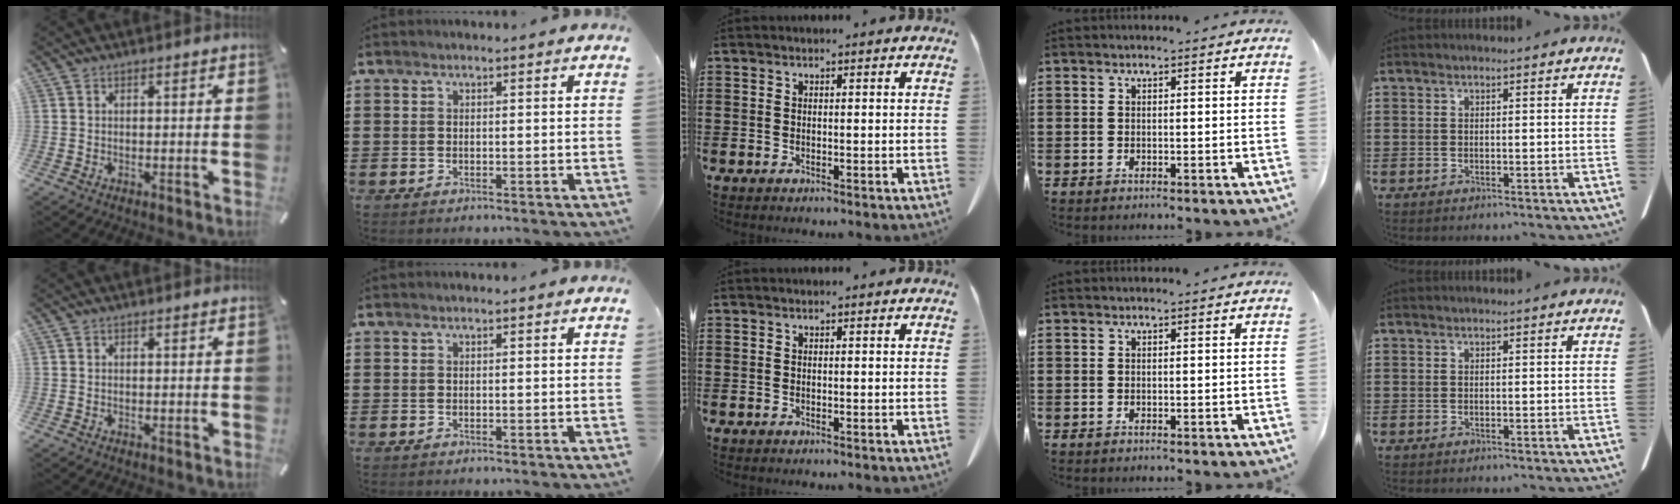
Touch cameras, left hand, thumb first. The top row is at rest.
{}